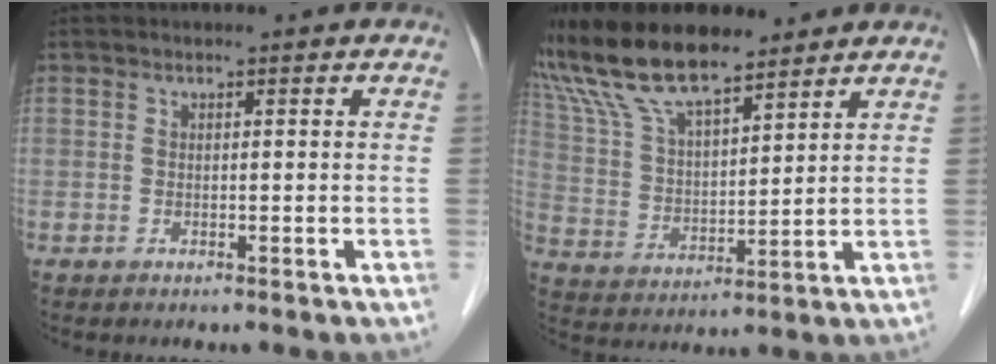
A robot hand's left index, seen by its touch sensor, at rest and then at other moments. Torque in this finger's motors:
{"motor_torque": [1.00, -1.14, 0.57, 0.21]}